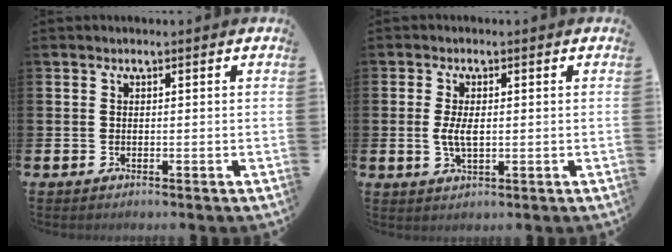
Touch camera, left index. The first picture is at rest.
{"total": 3.3, "force": [0.1, 1.5, 2.9], "torque": [-0.050, 0.002, -0.001]}